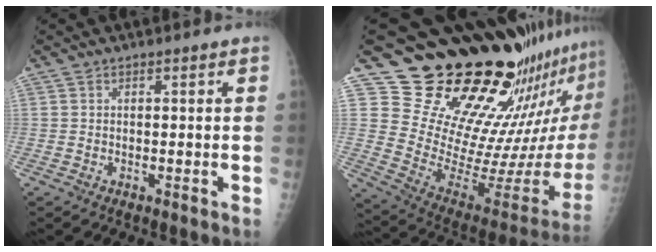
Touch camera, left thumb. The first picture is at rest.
{"total": 25.6, "force": [21.2, 6.1, 12.9], "torque": [-0.157, -0.207, 0.310]}